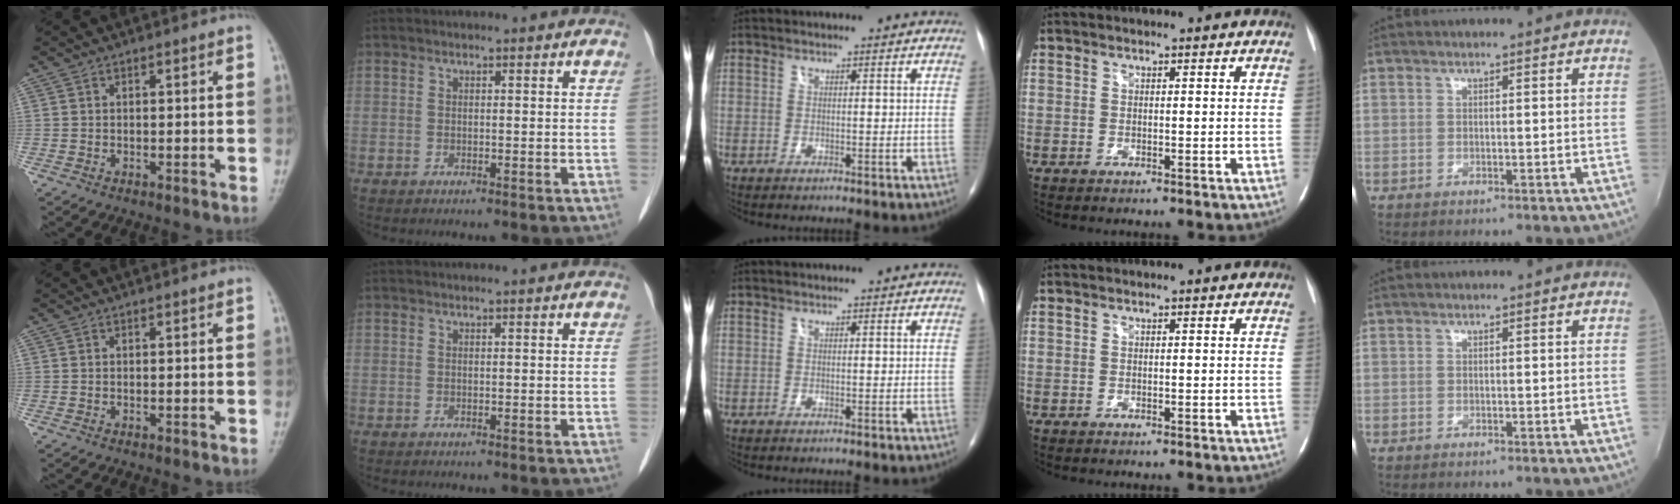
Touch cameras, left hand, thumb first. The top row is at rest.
{}